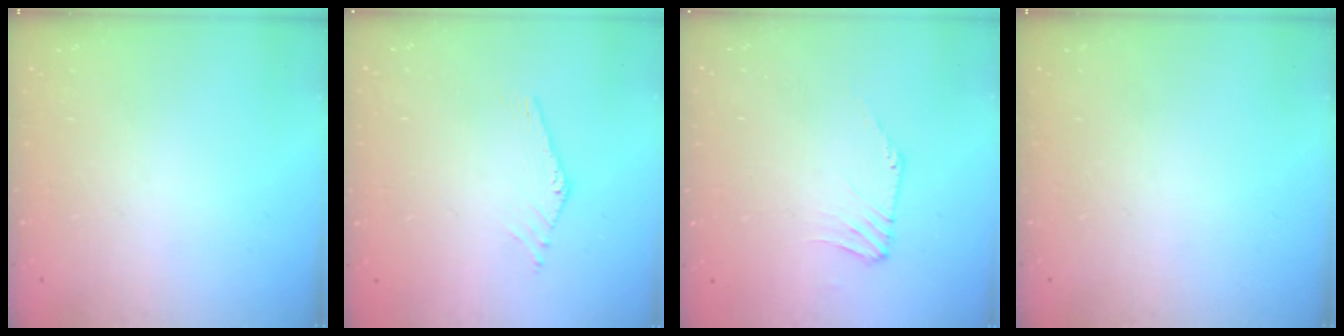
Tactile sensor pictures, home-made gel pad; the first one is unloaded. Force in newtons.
{"total": 0.0}
{"total": 0.0}
{"total": 0.0}